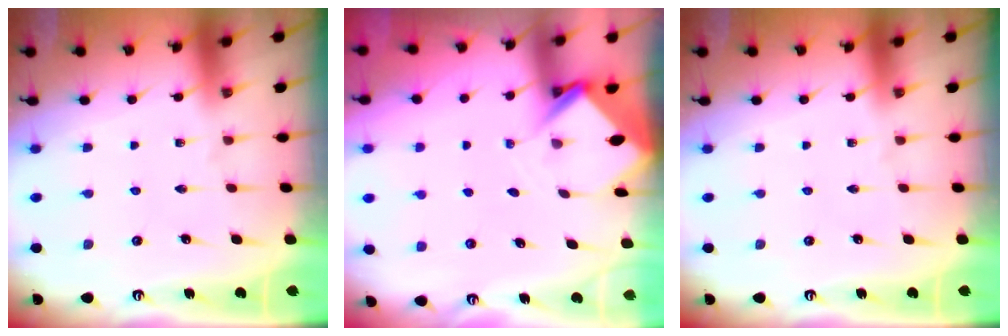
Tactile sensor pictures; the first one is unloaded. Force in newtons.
{"total": 3.8, "press": 3.8, "slide": 0.3}
{"total": 0.0}